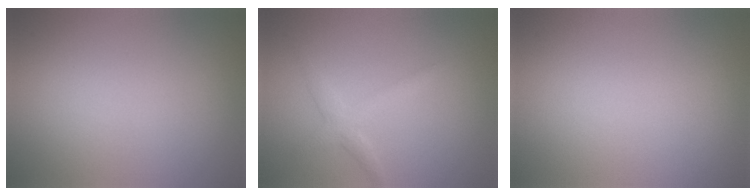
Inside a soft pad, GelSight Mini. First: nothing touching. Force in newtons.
{"total": 2.0, "press": 2.0, "slide": 0.0}
{"total": 0.0}